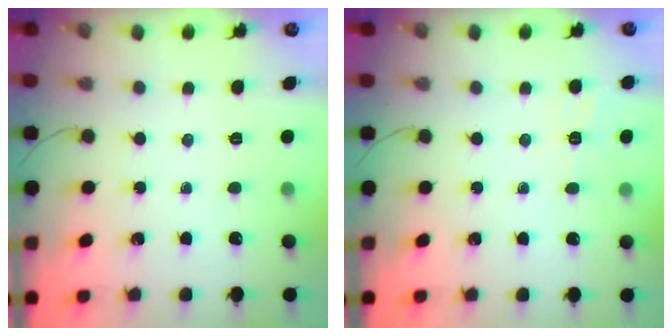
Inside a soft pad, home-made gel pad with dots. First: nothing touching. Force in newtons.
{"total": 1.9, "press": 0.5, "slide": 1.9}